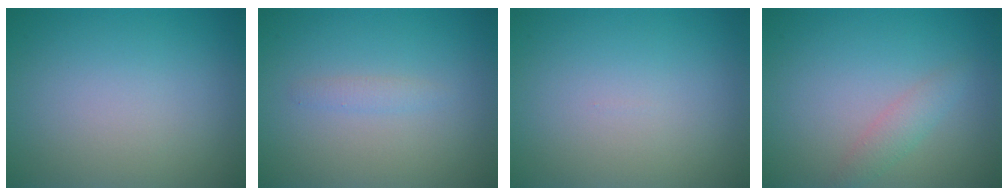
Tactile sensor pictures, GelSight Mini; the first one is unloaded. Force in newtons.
{"total": 0.9, "press": 0.9, "slide": 0.0}
{"total": 0.0}
{"total": 1.6, "press": 1.6, "slide": 0.1}